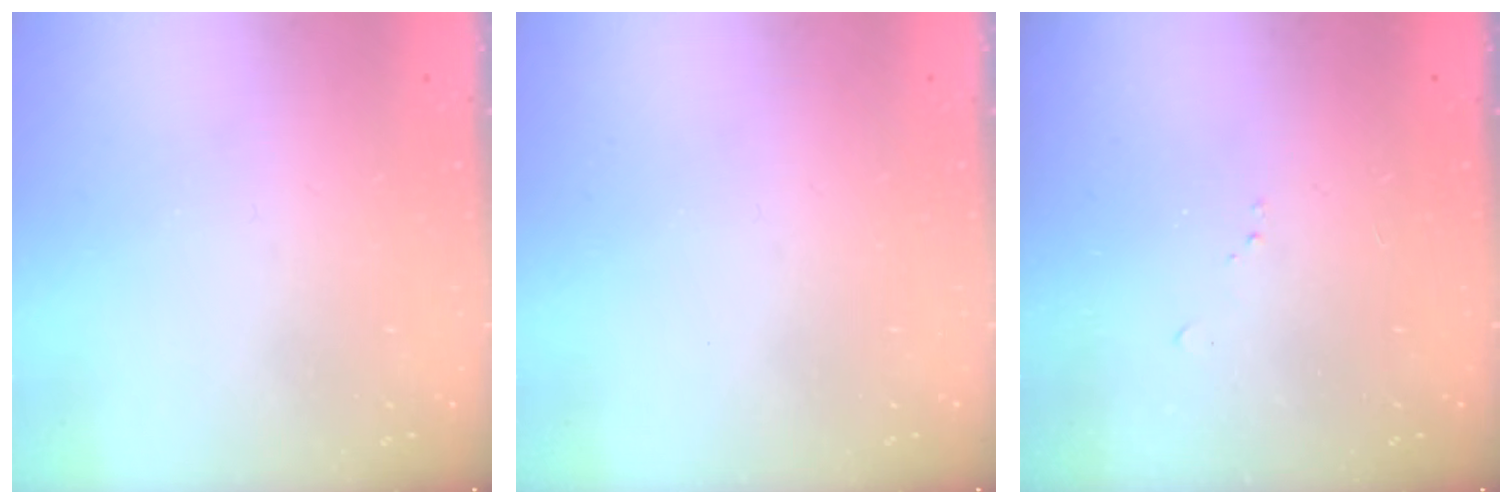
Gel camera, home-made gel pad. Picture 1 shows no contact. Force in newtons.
{"total": 0.0}
{"total": 6.4, "press": 6.4, "slide": 0.8}